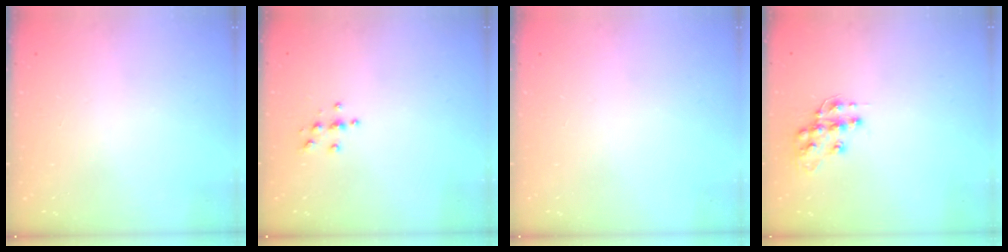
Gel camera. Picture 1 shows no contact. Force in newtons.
{"total": 3.8, "press": 3.8, "slide": 0.4}
{"total": 0.0}
{"total": 11.6, "press": 11.5, "slide": 0.8}